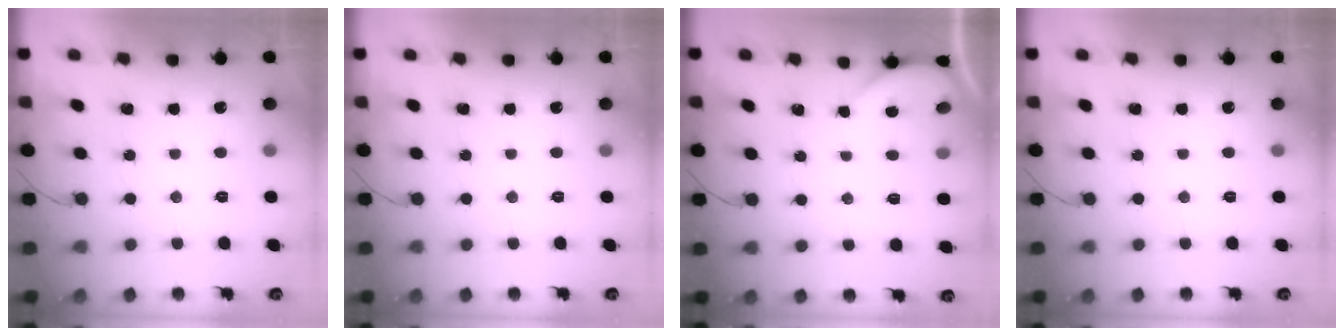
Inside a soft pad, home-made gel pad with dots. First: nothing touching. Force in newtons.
{"total": 0.0}
{"total": 0.7, "press": 0.7, "slide": 0.1}
{"total": 0.0}